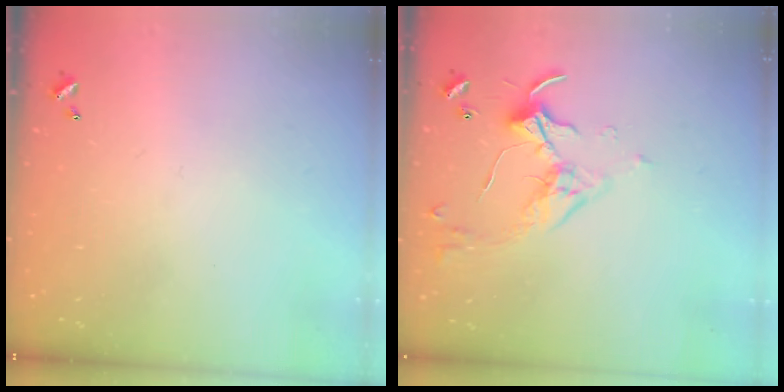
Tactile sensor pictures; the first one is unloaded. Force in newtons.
{"total": 3.4, "press": 3.3, "slide": 0.6}